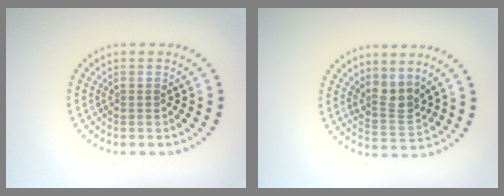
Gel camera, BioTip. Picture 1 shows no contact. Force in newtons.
{"total": 2.7, "press": 2.1, "slide": 1.7}